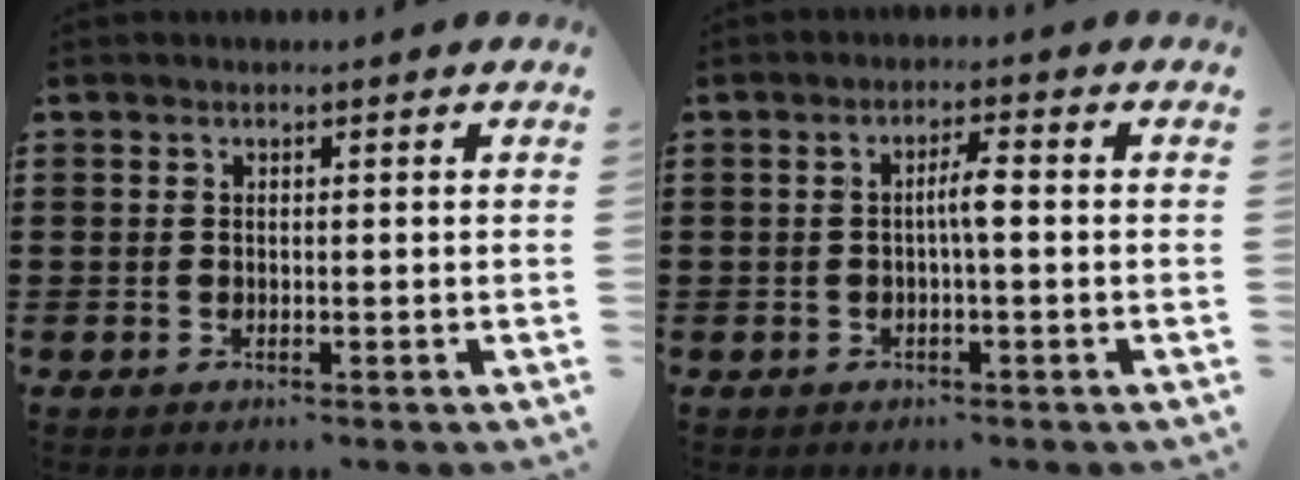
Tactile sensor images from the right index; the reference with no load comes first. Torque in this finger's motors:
{"motor_torque": [0.50, -0.37, 0.08, 0.09]}